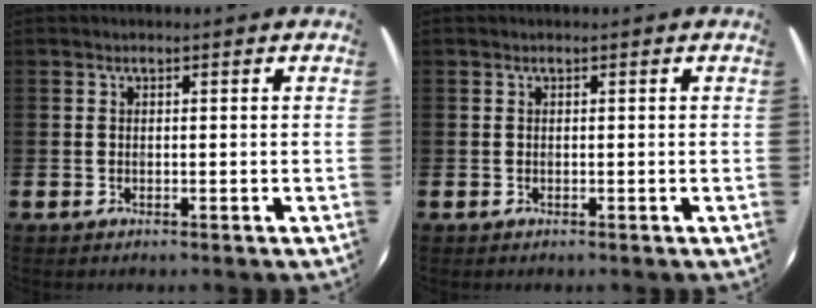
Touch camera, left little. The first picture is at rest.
{"total": 0.0}